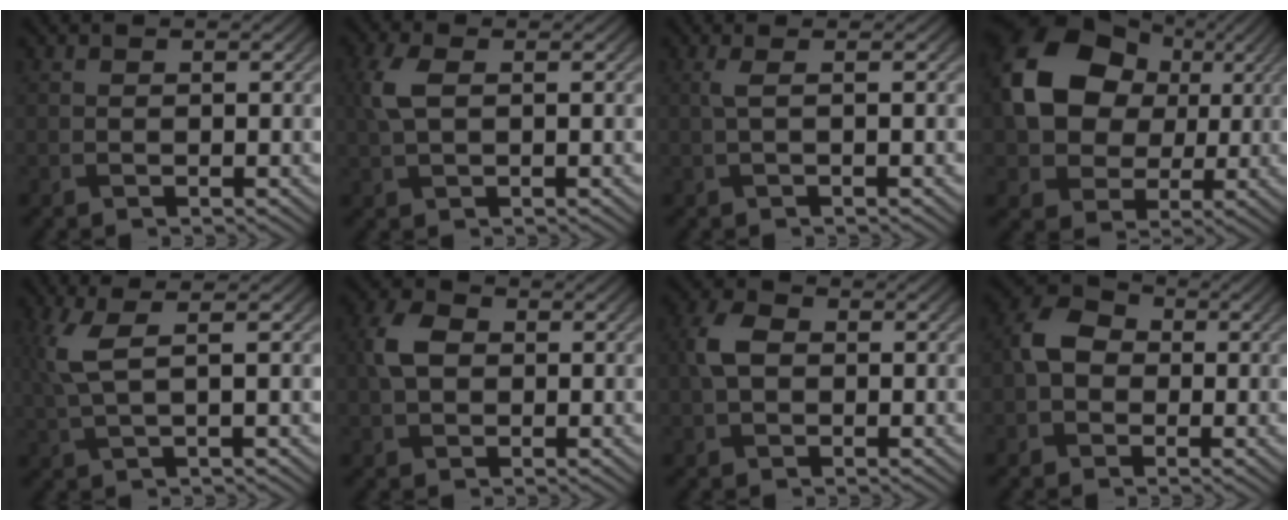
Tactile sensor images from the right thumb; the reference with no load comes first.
{"total": 3.8, "force": [0.7, 2.0, 3.2], "torque": [-0.086, 0.006, 0.012]}
{"total": 1.7, "force": [0.2, 0.3, 1.6], "torque": [-0.034, 0.007, 0.000]}
{"total": 14.3, "force": [2.7, 11.1, 8.6], "torque": [-0.186, 0.017, 0.032]}
{"total": 4.8, "force": [1.5, 1.1, 4.4], "torque": [-0.102, 0.007, 0.032]}
{"total": 4.4, "force": [0.3, 3.3, 3.0], "torque": [-0.074, 0.005, -0.002]}
{"total": 3.9, "force": [0.1, 2.8, 2.7], "torque": [-0.066, 0.006, -0.007]}
{"total": 5.1, "force": [-0.5, 4.3, 2.8], "torque": [-0.062, 0.011, -0.020]}